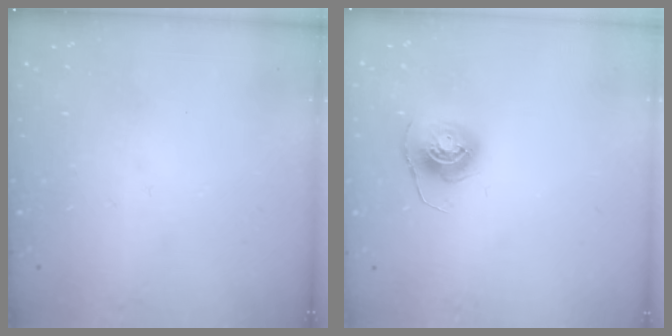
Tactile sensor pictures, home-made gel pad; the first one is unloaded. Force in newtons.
{"total": 6.9, "press": 6.9, "slide": 0.5}